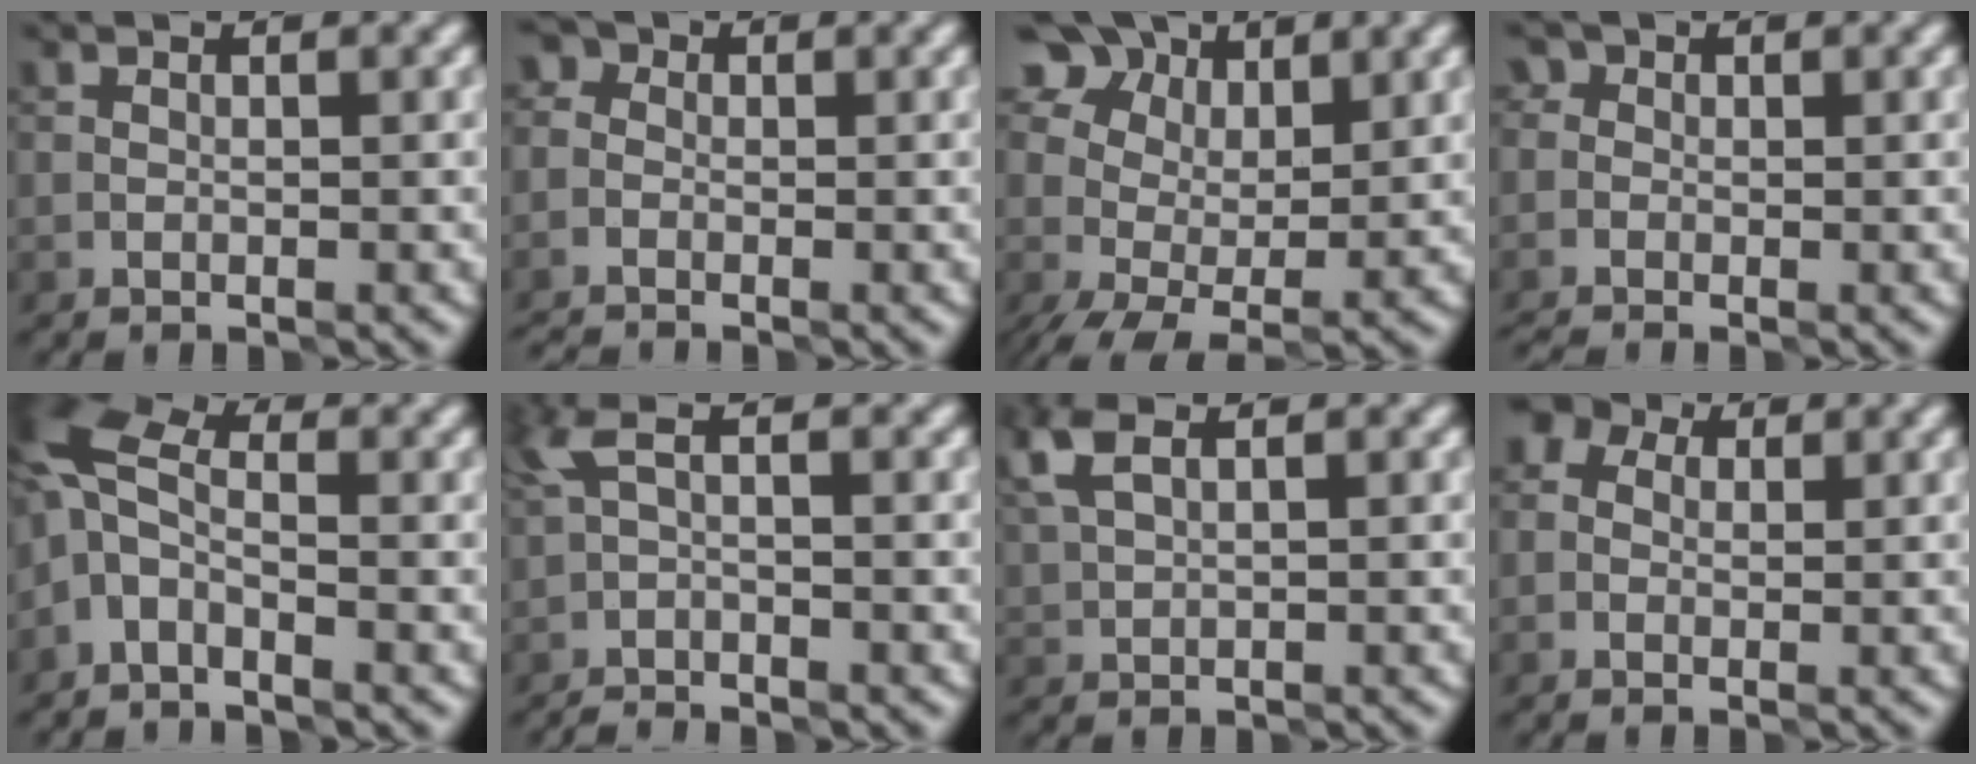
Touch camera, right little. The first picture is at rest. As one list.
[{"total": 2.8, "force": [-1.6, 1.9, 1.1], "torque": [-0.009, 0.010, -0.041]}, {"total": 7.3, "force": [3.6, 4.8, 4.2], "torque": [-0.091, 0.002, 0.069]}, {"total": 1.8, "force": [-0.9, 1.4, 0.8], "torque": [-0.011, 0.010, -0.027]}, {"total": 4.2, "force": [-1.6, 2.3, 3.2], "torque": [-0.075, 0.013, -0.045]}, {"total": 2.5, "force": [-1.3, 0.4, 2.2], "torque": [-0.051, -0.006, -0.027]}, {"total": 2.8, "force": [1.8, 1.1, 1.8], "torque": [-0.048, 0.013, 0.043]}, {"total": 3.3, "force": [1.4, 2.5, 1.6], "torque": [-0.008, 0.020, -0.013]}]